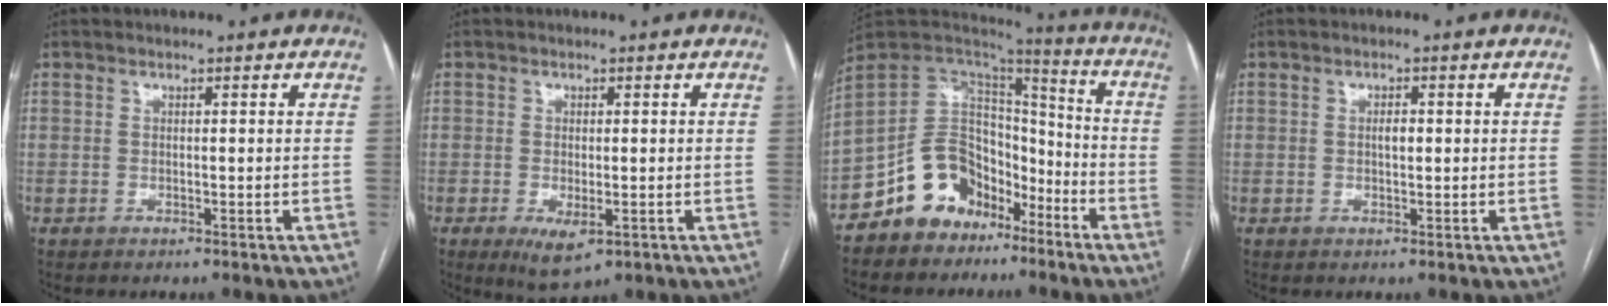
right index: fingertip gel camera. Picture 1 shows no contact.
{"total": 4.5, "force": [-1.7, 1.8, 3.7], "torque": [-0.059, -0.009, -0.015]}
{"total": 12.7, "force": [-8.1, 9.2, 3.6], "torque": [-0.066, 0.077, -0.142]}
{"total": 1.5, "force": [0.1, 0.6, 1.4], "torque": [-0.023, 0.002, 0.003]}